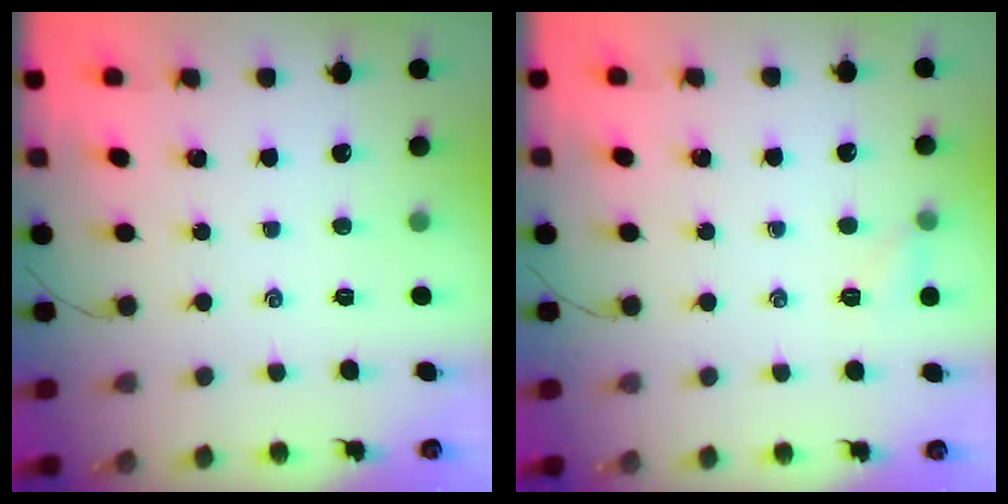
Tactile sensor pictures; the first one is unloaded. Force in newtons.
{"total": 5.1, "press": 5.0, "slide": 1.2}